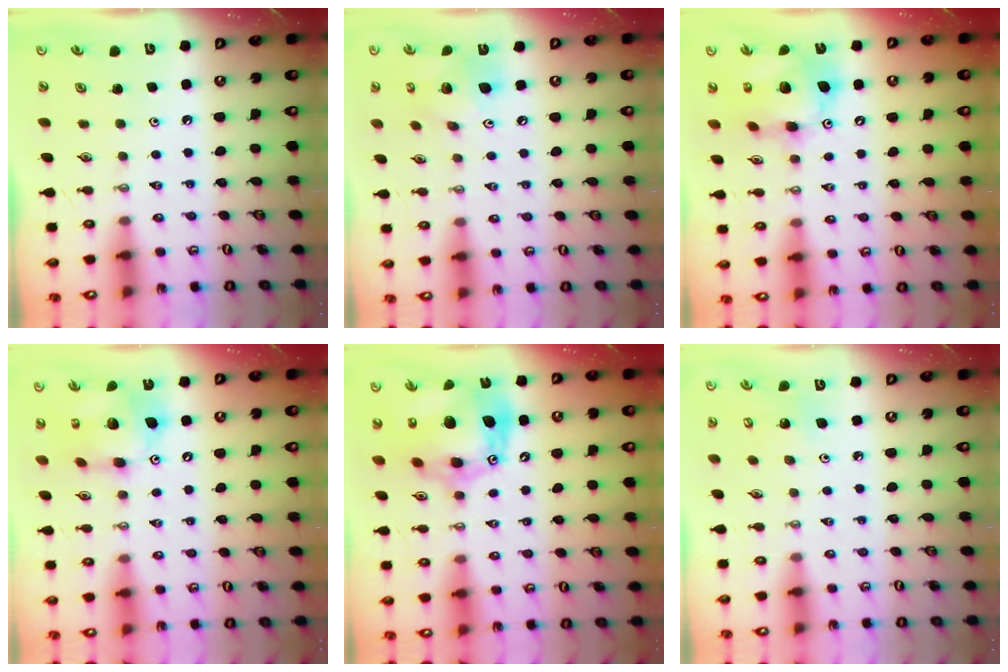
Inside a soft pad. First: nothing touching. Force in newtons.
{"total": 15.1, "press": 14.8, "slide": 2.7}
{"total": 14.8, "press": 14.7, "slide": 1.3}
{"total": 13.7, "press": 13.6, "slide": 1.4}
{"total": 19.3, "press": 19.2, "slide": 1.9}
{"total": 5.3, "press": 5.3, "slide": 0.5}